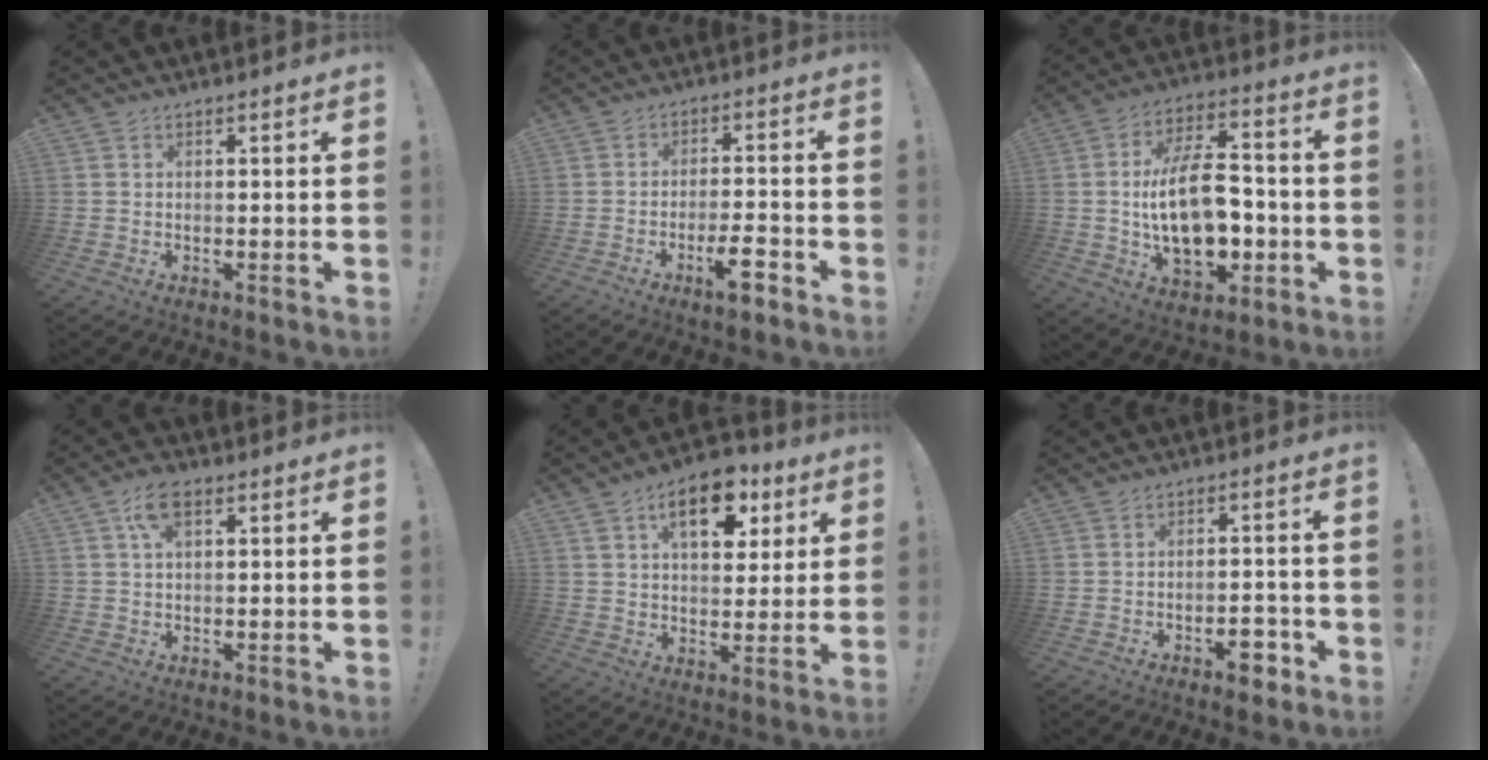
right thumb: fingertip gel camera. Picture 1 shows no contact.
{"total": 7.8, "force": [-4.7, 1.5, 6.1], "torque": [-0.094, 0.019, -0.081]}
{"total": 20.3, "force": [-2.9, 11.8, 16.3], "torque": [-0.288, 0.012, -0.049]}
{"total": 5.9, "force": [2.4, 3.0, 4.4], "torque": [-0.079, 0.002, 0.043]}
{"total": 14.3, "force": [6.9, 8.0, 9.6], "torque": [-0.139, -0.018, 0.119]}
{"total": 5.6, "force": [-3.5, 2.4, 3.6], "torque": [-0.033, 0.015, -0.060]}